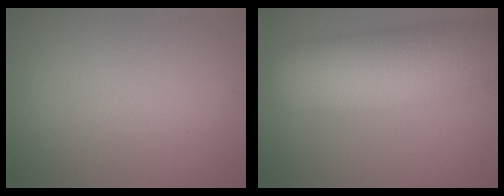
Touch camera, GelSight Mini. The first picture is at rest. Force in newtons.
{"total": 12.1, "press": 12.1, "slide": 0.7}